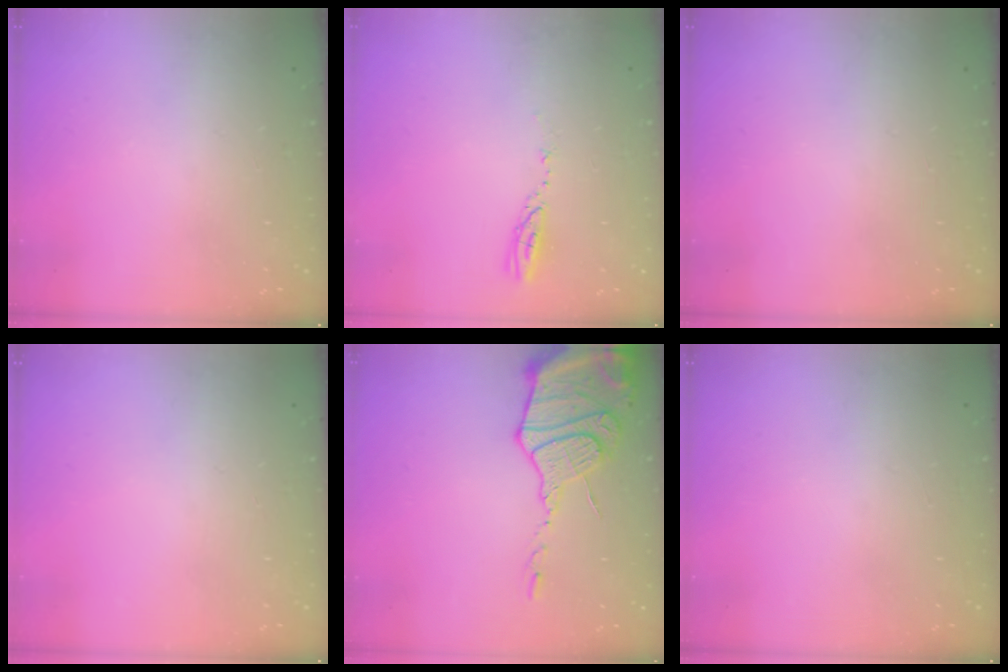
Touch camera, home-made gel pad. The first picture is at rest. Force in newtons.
{"total": 3.3, "press": 3.3, "slide": 0.2}
{"total": 0.0}
{"total": 0.0}
{"total": 16.4, "press": 16.3, "slide": 1.7}
{"total": 1.0, "press": 0.0, "slide": 1.0}